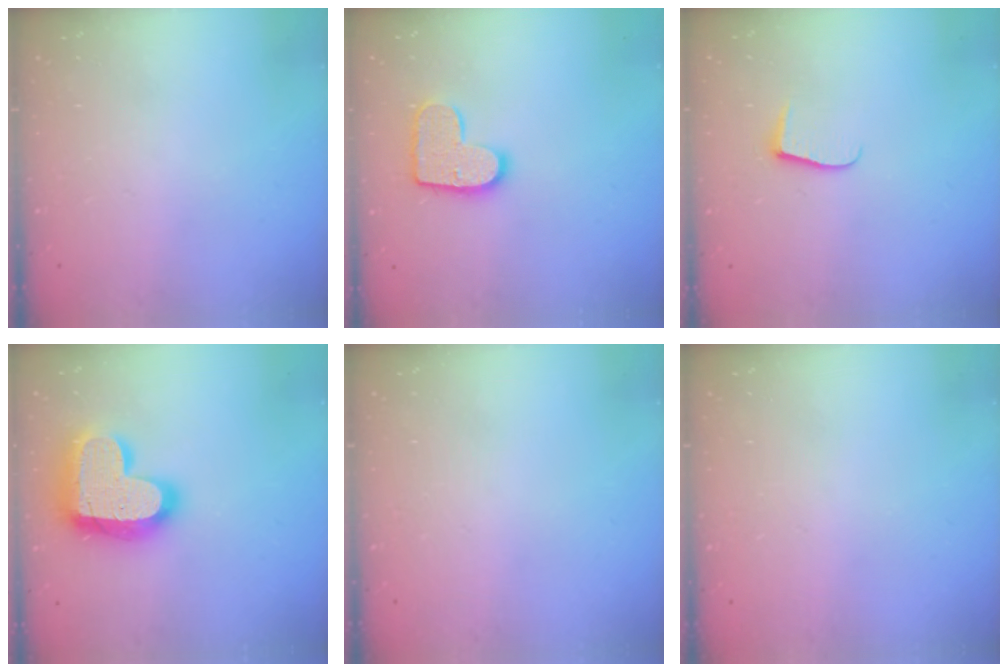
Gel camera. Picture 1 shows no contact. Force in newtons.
{"total": 11.8, "press": 11.7, "slide": 0.6}
{"total": 5.5, "press": 5.5, "slide": 0.5}
{"total": 22.1, "press": 22.0, "slide": 1.5}
{"total": 0.0}
{"total": 0.6, "press": 0.6, "slide": 0.2}